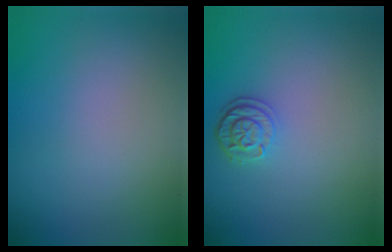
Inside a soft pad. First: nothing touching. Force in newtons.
{"total": 2.2, "press": 1.9, "slide": 1.1}